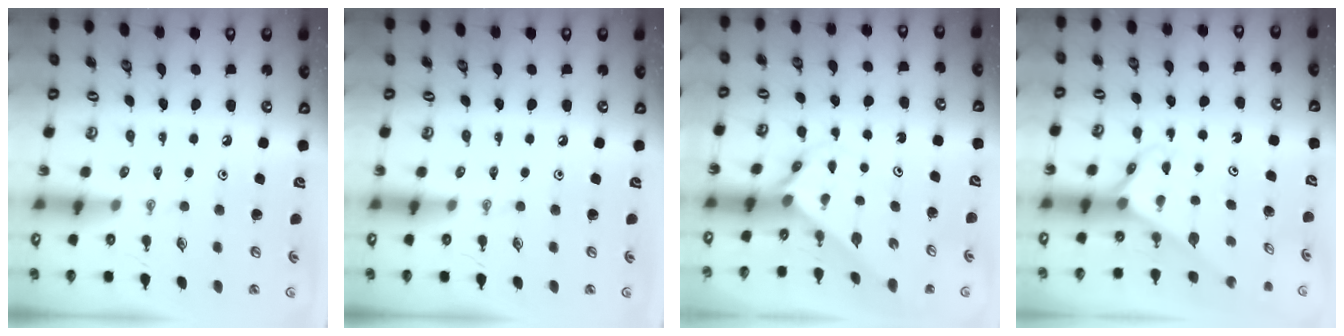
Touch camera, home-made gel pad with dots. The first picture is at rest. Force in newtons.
{"total": 0.0}
{"total": 2.3, "press": 2.3, "slide": 0.2}
{"total": 2.6, "press": 2.6, "slide": 0.1}